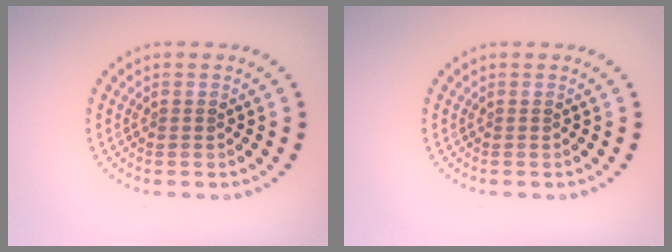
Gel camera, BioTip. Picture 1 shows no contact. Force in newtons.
{"total": 0.0}